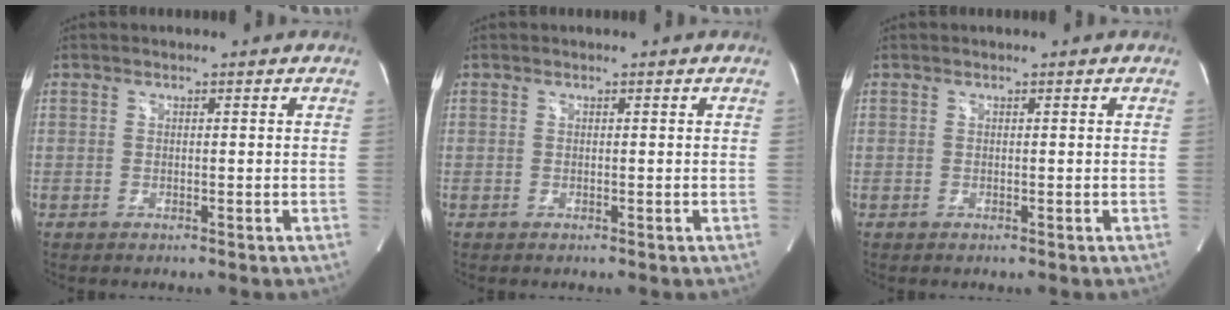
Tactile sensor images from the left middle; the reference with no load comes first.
{"total": 0.0}
{"total": 0.0}